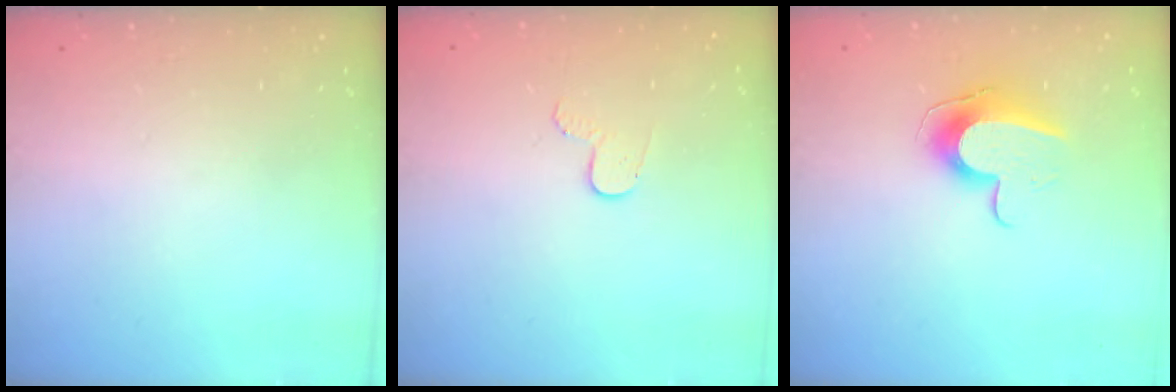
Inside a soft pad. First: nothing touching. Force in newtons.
{"total": 4.9, "press": 4.8, "slide": 0.4}
{"total": 9.9, "press": 9.9, "slide": 0.4}